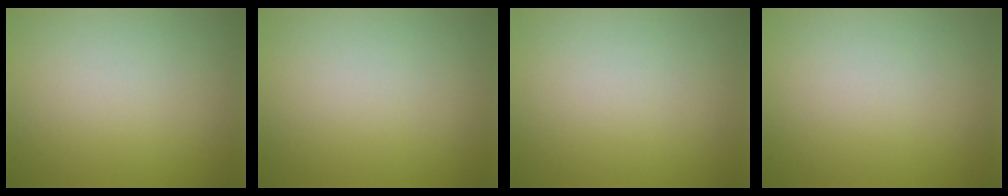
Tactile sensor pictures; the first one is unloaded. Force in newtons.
{"total": 0.0}
{"total": 0.0}
{"total": 0.0}